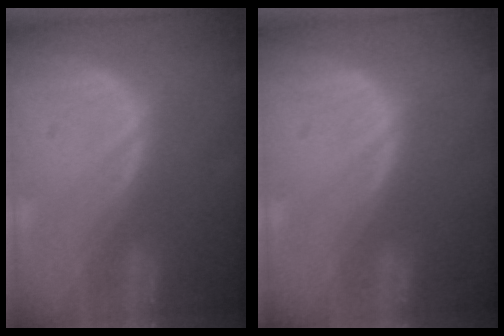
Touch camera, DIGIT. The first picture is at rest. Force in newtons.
{"total": 0.0}